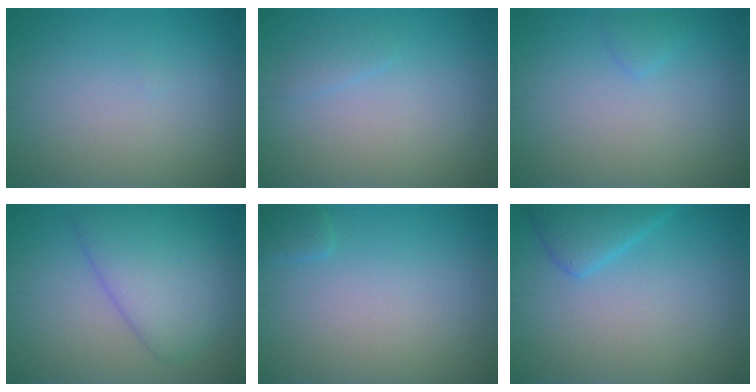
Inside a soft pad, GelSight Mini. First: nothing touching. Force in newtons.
{"total": 0.9, "press": 0.9, "slide": 0.1}
{"total": 0.9, "press": 0.9, "slide": 0.1}
{"total": 6.1, "press": 6.1, "slide": 0.4}
{"total": 0.9, "press": 0.9, "slide": 0.1}
{"total": 2.9, "press": 2.9, "slide": 0.2}